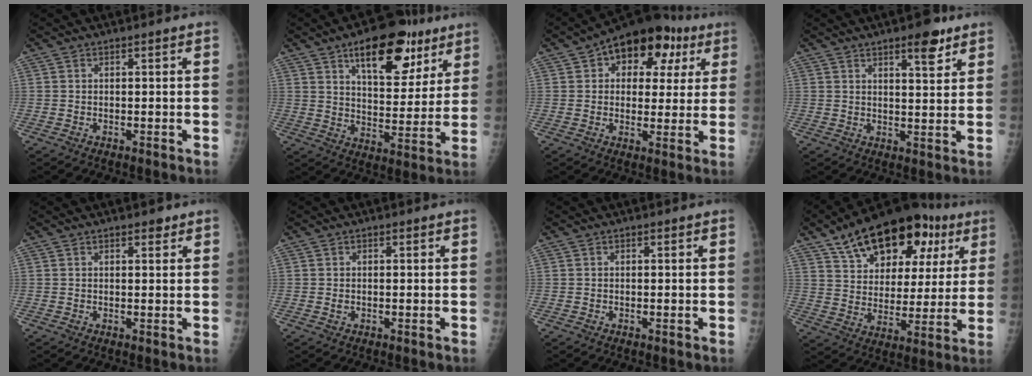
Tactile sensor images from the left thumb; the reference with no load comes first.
{"total": 17.4, "force": [9.9, 8.3, 11.7], "torque": [-0.117, -0.040, 0.149]}
{"total": 14.7, "force": [6.1, 9.4, 9.5], "torque": [-0.075, 0.005, 0.079]}
{"total": 6.3, "force": [4.1, 2.0, 4.3], "torque": [-0.048, -0.023, 0.055]}
{"total": 1.4, "force": [1.0, 0.7, 0.7], "torque": [-0.002, -0.005, 0.011]}
{"total": 0.7, "force": [-0.1, 0.6, 0.5], "torque": [-0.007, 0.000, -0.001]}
{"total": 0.0}
{"total": 23.2, "force": [12.3, 12.9, 14.8], "torque": [-0.193, -0.004, 0.191]}